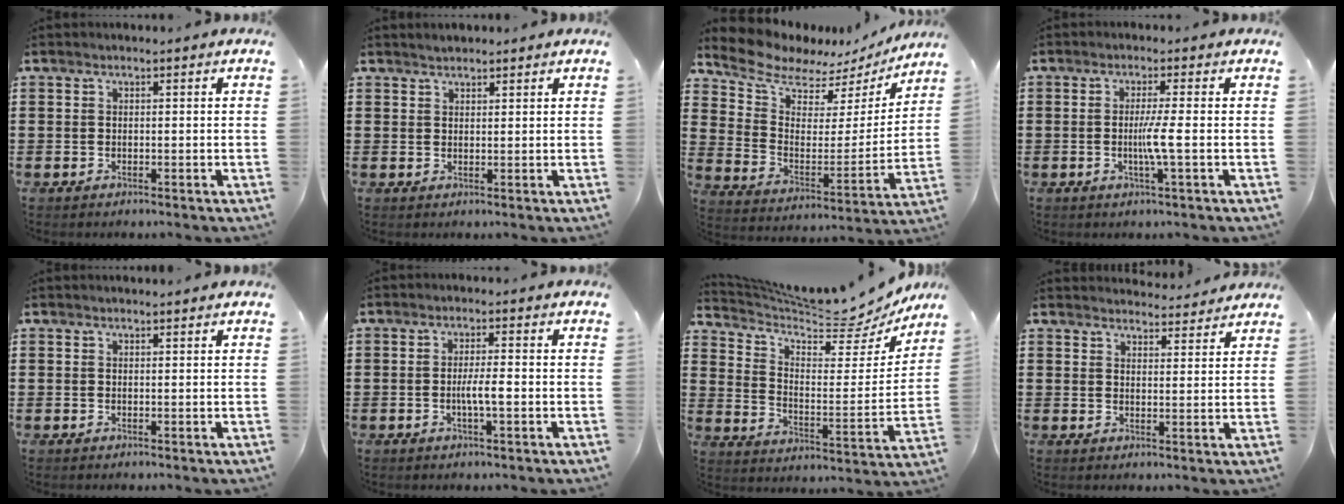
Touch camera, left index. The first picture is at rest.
{"total": 1.4, "force": [1.4, 0.2, 0.1], "torque": [-0.004, 0.003, 0.026]}
{"total": 7.3, "force": [6.6, 2.8, 1.3], "torque": [-0.071, -0.047, 0.115]}
{"total": 3.9, "force": [-0.5, -0.5, 3.9], "torque": [-0.069, -0.007, -0.014]}
{"total": 0.7, "force": [0.6, 0.0, 0.2], "torque": [-0.005, -0.001, 0.013]}
{"total": 3.3, "force": [-0.6, 0.4, 3.3], "torque": [-0.064, -0.003, -0.015]}
{"total": 7.8, "force": [7.3, 1.3, 2.5], "torque": [-0.070, -0.062, 0.120]}
{"total": 3.6, "force": [3.6, 0.2, 0.2], "torque": [-0.005, -0.021, 0.064]}